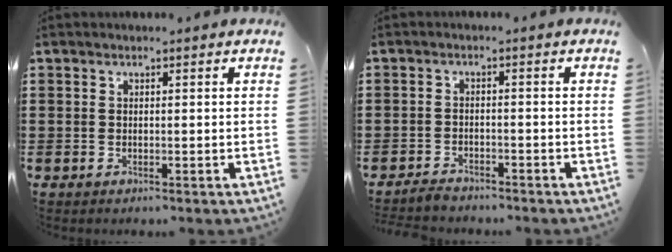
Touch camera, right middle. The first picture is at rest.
{"total": 2.2, "force": [-2.1, 0.4, 0.1], "torque": [-0.008, 0.001, -0.046]}